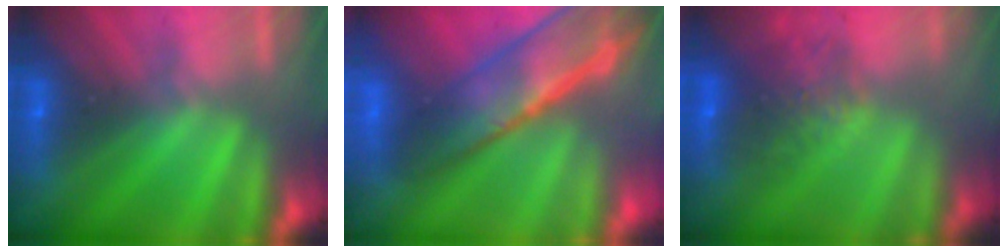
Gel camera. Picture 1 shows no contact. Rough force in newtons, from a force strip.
{"total": 6.9}
{"total": 7.6}